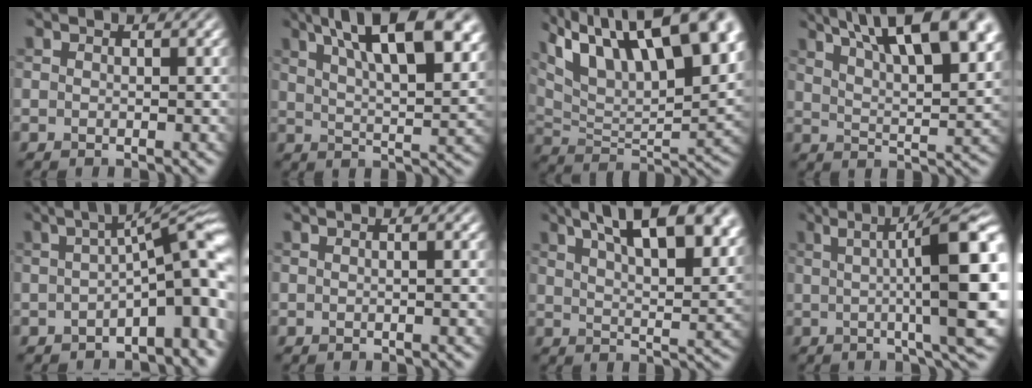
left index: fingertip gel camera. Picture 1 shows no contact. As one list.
[{"total": 13.3, "force": [7.1, 4.6, 10.2], "torque": [-0.125, 0.021, 0.091]}, {"total": 17.5, "force": [9.5, 7.6, 12.5], "torque": [-0.203, 0.042, 0.147]}, {"total": 14.5, "force": [8.7, 5.1, 10.5], "torque": [-0.128, 0.037, 0.106]}, {"total": 9.4, "force": [-1.5, 2.4, 8.9], "torque": [-0.110, 0.015, -0.026]}, {"total": 1.4, "force": [0.0, 0.5, 1.3], "torque": [-0.009, 0.003, -0.006]}, {"total": 12.5, "force": [7.1, 4.7, 9.1], "torque": [-0.104, 0.024, 0.087]}, {"total": 12.6, "force": [1.4, 2.5, 12.3], "torque": [-0.141, 0.009, 0.021]}]